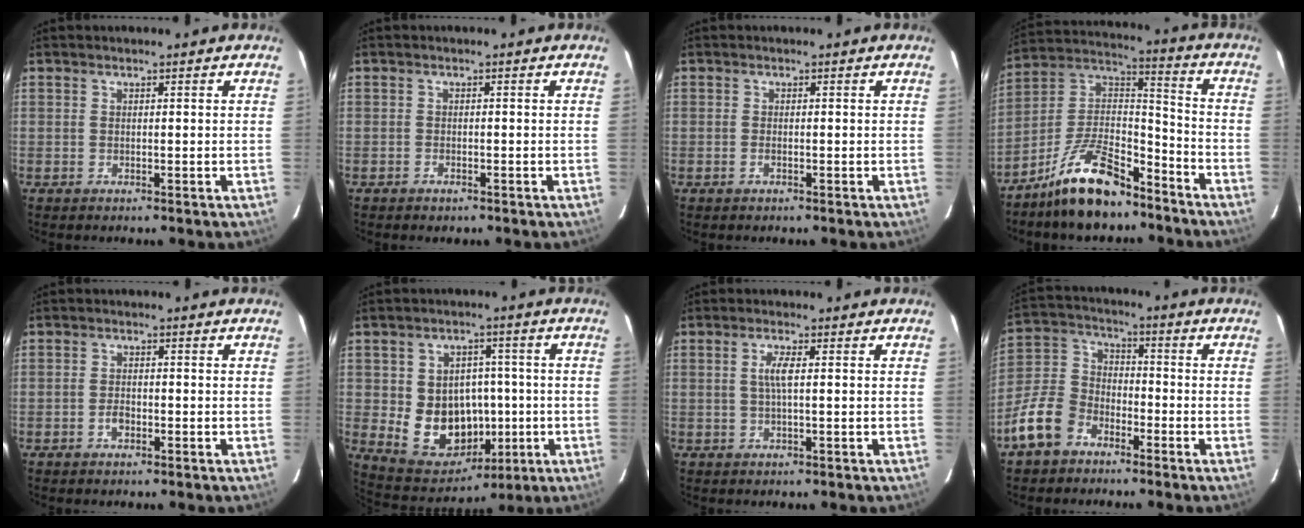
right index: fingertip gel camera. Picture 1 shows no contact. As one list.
[{"total": 1.1, "force": [-0.8, 0.7, 0.3], "torque": [-0.008, 0.001, -0.013]}, {"total": 0.8, "force": [-0.4, 0.4, 0.6], "torque": [-0.013, 0.000, -0.008]}, {"total": 15.9, "force": [-11.2, 6.1, 9.5], "torque": [-0.195, 0.029, -0.200]}, {"total": 2.1, "force": [-1.0, 1.3, 1.3], "torque": [-0.026, 0.003, -0.019]}, {"total": 13.5, "force": [-1.7, 11.6, 6.8], "torque": [-0.142, 0.010, 0.000]}, {"total": 2.6, "force": [0.2, 0.1, 2.6], "torque": [-0.054, 0.002, 0.004]}, {"total": 12.2, "force": [-7.5, 7.9, 5.4], "torque": [-0.130, 0.032, -0.146]}]